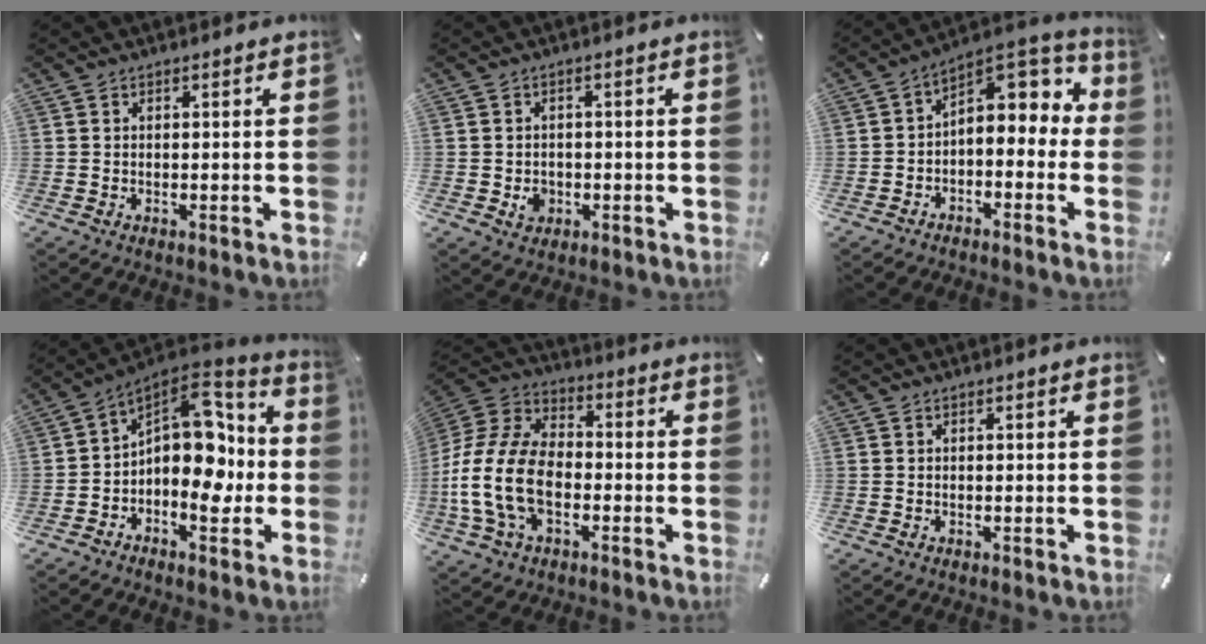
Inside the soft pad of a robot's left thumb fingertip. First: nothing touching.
{"total": 3.4, "force": [-0.8, 2.9, 1.5], "torque": [-0.018, 0.002, -0.015]}
{"total": 7.3, "force": [1.7, 5.2, 4.8], "torque": [-0.058, -0.027, 0.027]}
{"total": 15.3, "force": [-0.4, 10.0, 11.5], "torque": [-0.157, -0.016, -0.008]}
{"total": 16.9, "force": [-4.9, 11.2, 11.6], "torque": [-0.258, 0.024, -0.088]}
{"total": 0.0}